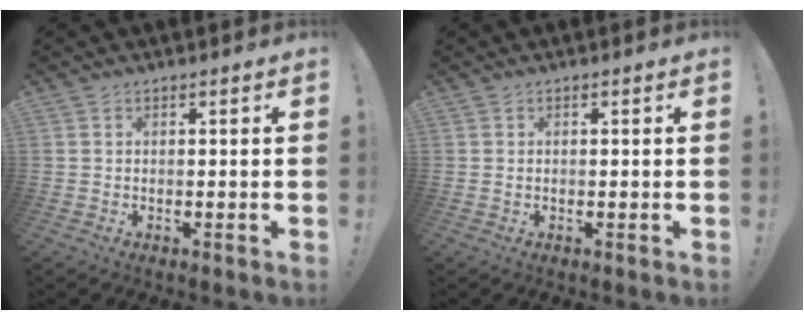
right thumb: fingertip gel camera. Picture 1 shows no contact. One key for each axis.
{"total": 0.0}